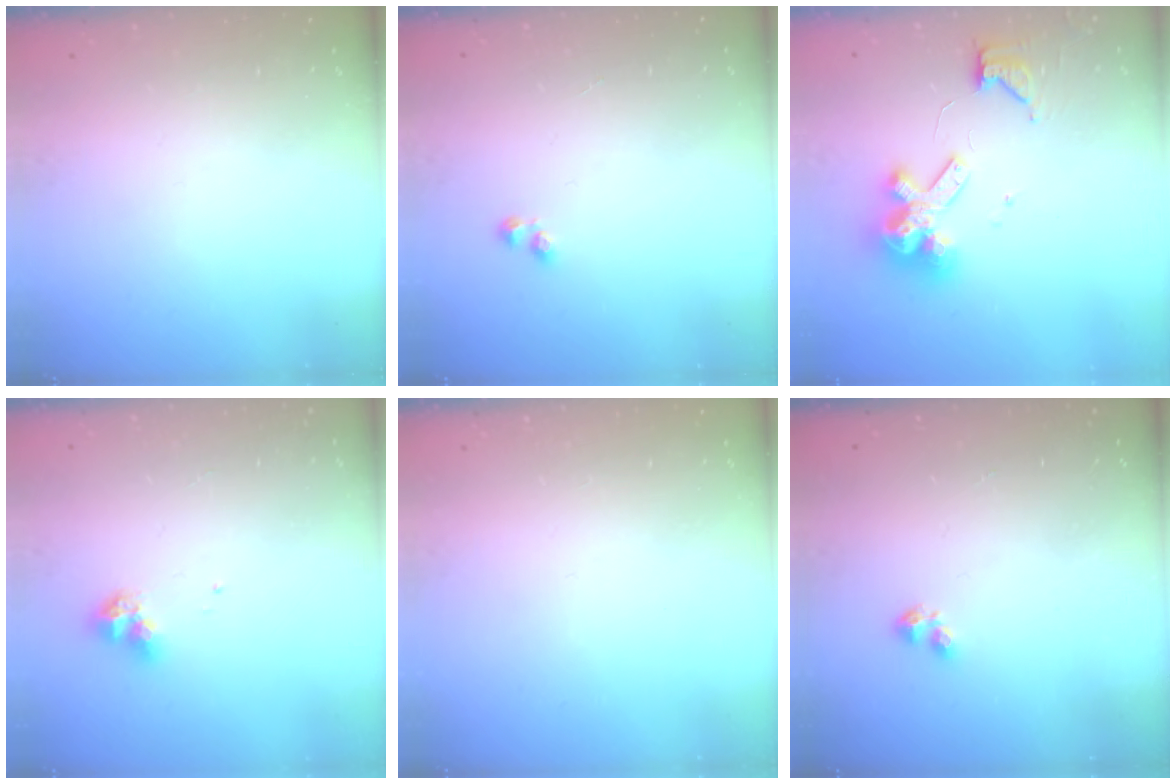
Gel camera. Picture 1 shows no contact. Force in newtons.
{"total": 1.2, "press": 1.0, "slide": 0.6}
{"total": 12.3, "press": 12.2, "slide": 1.4}
{"total": 7.8, "press": 7.7, "slide": 1.1}
{"total": 0.0}
{"total": 2.2, "press": 2.2, "slide": 0.4}